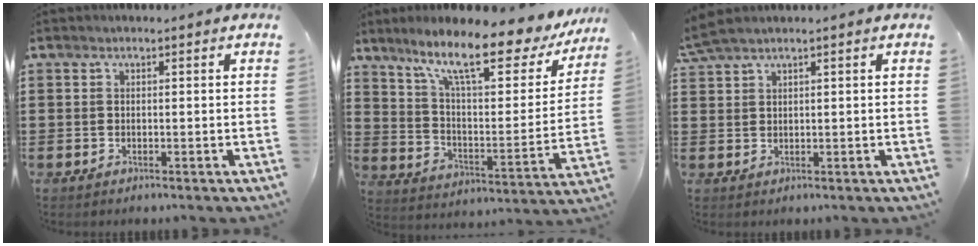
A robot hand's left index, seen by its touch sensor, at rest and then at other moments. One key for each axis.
{"total": 14.0, "fx": 10.0, "fy": 2.5, "fz": 9.4, "tx": -0.190, "ty": -0.049, "tz": 0.162}
{"total": 2.3, "fx": 1.8, "fy": 0.2, "fz": 1.4, "tx": -0.032, "ty": 0.001, "tz": 0.035}